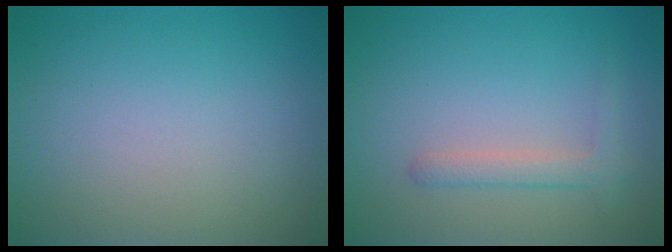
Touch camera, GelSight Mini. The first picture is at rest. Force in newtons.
{"total": 1.8, "press": 1.8, "slide": 0.1}